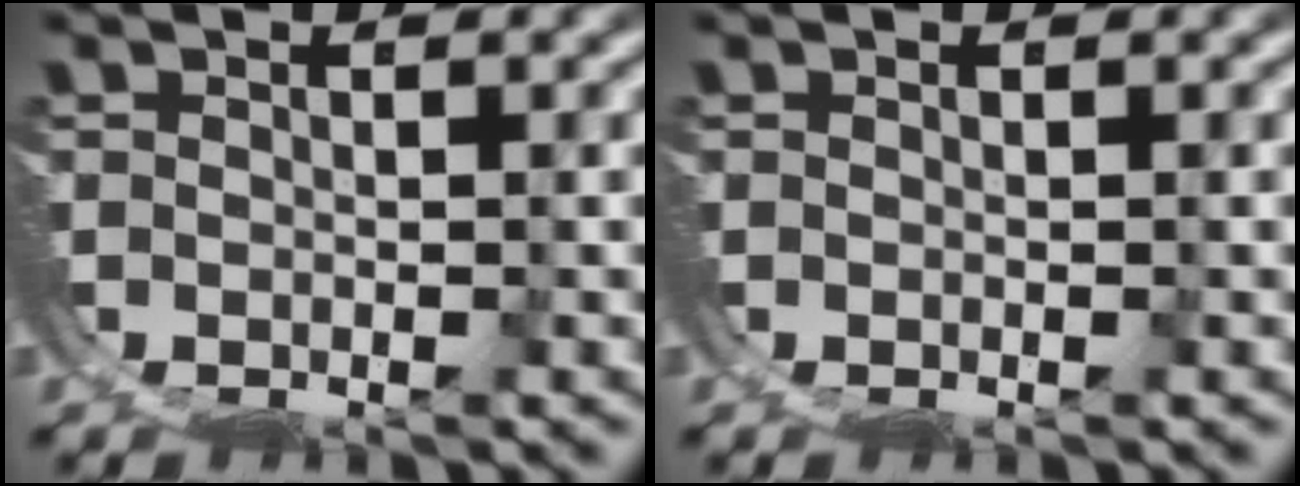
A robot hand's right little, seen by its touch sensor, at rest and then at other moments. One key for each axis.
{"total": 0.0}